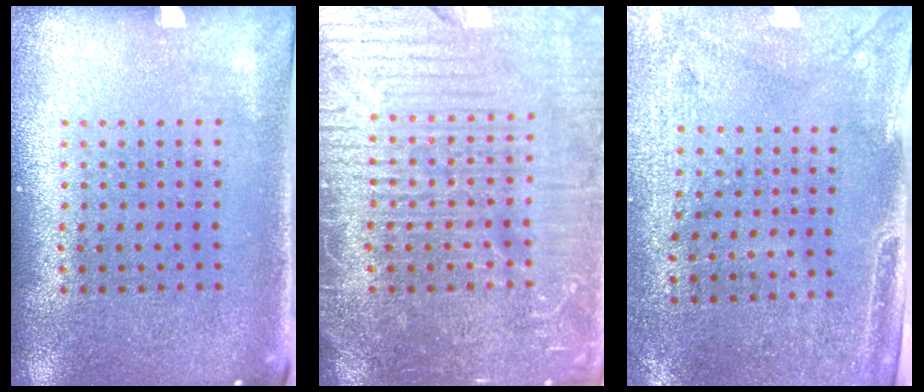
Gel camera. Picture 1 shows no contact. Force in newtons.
{"total": 6.9, "press": 6.9, "slide": 0.9}
{"total": 2.9, "press": 2.5, "slide": 1.6}